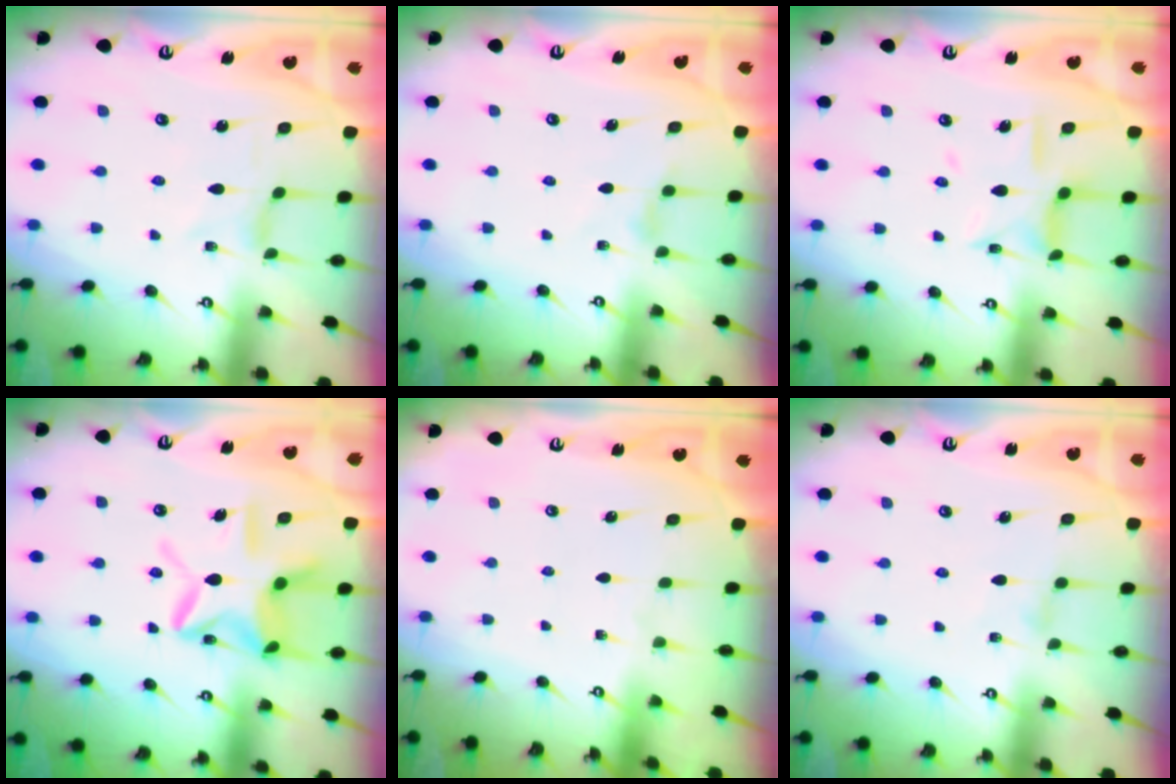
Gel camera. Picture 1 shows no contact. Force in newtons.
{"total": 3.5, "press": 3.4, "slide": 0.5}
{"total": 10.9, "press": 10.8, "slide": 0.9}
{"total": 14.1, "press": 14.1, "slide": 1.1}
{"total": 0.0}
{"total": 0.6, "press": 0.5, "slide": 0.3}